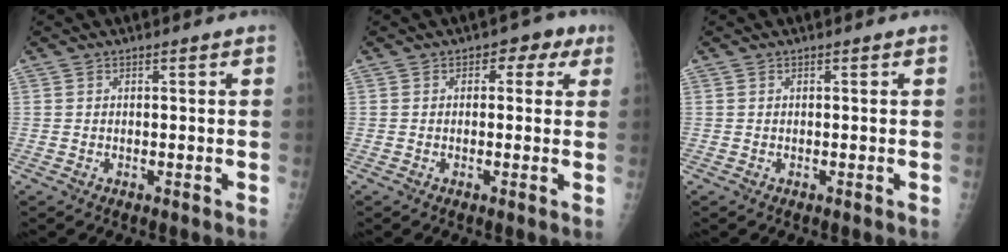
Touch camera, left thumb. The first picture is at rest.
{"total": 4.3, "force": [1.5, 3.0, 2.7], "torque": [0.006, 0.005, 0.006]}
{"total": 0.0}